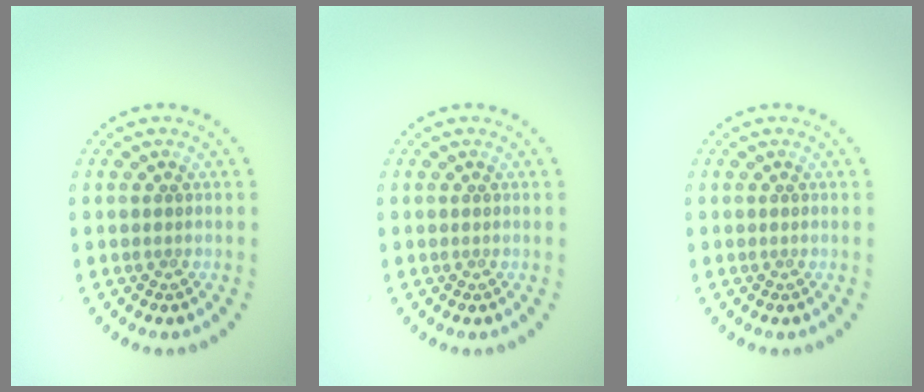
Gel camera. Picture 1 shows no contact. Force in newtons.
{"total": 0.0}
{"total": 0.0}